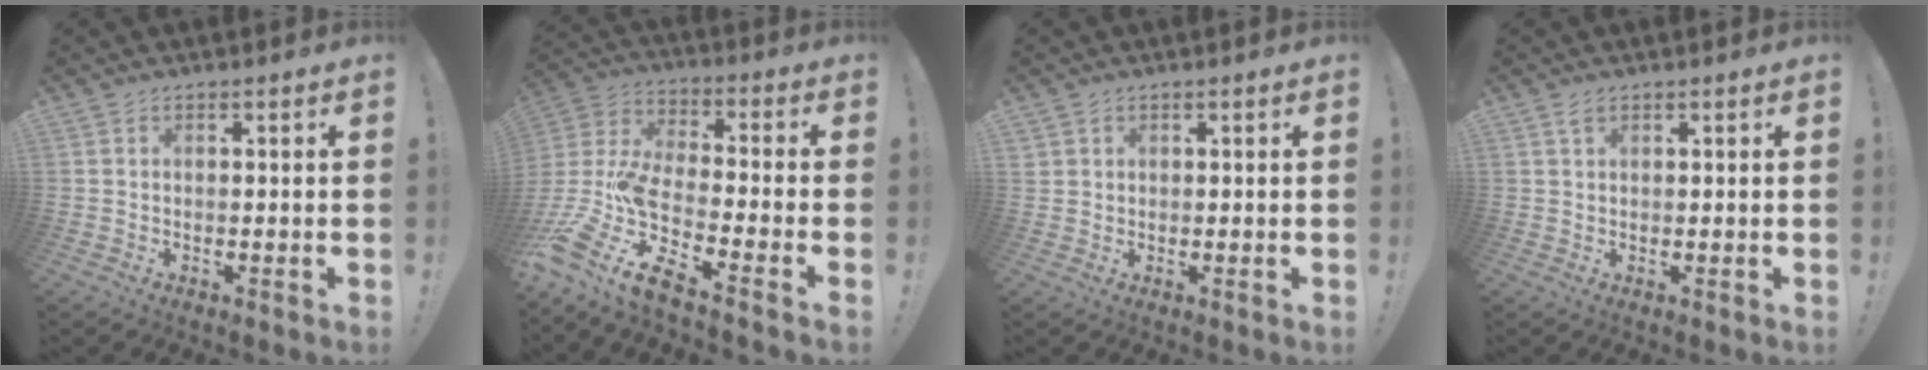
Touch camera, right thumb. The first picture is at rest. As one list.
[{"total": 13.3, "force": [-8.5, 4.6, 9.1], "torque": [-0.193, 0.017, -0.154]}, {"total": 1.3, "force": [0.7, 1.1, 0.2], "torque": [-0.005, -0.001, 0.014]}, {"total": 1.7, "force": [1.1, 0.8, 1.0], "torque": [-0.019, 0.000, 0.020]}]